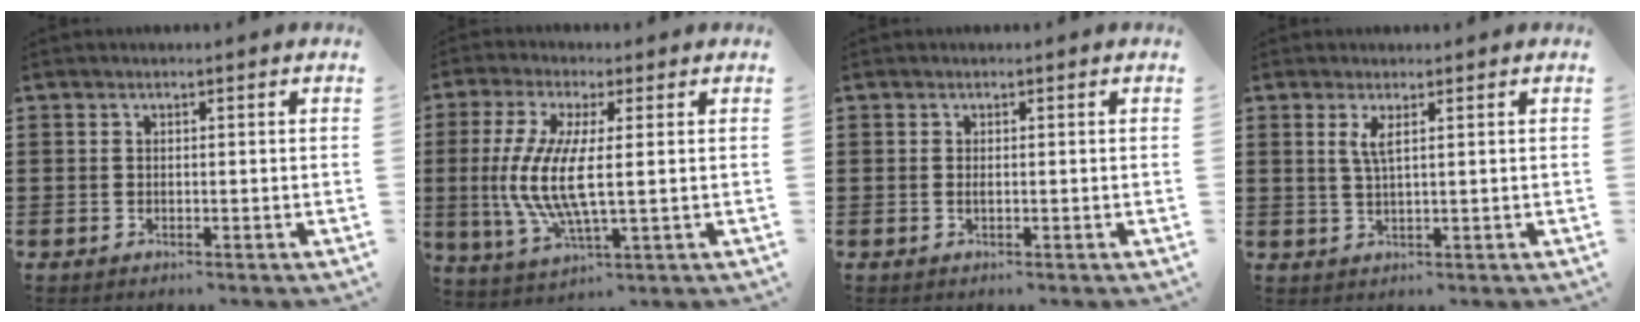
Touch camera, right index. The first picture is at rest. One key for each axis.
{"total": 9.3, "fx": 0.1, "fy": 2.2, "fz": 9.0, "tx": -0.200, "ty": -0.016, "tz": -0.005}
{"total": 0.5, "fx": 0.0, "fy": 0.0, "fz": 0.5, "tx": -0.011, "ty": -0.003, "tz": 0.000}
{"total": 2.6, "fx": 1.0, "fy": 0.4, "fz": 2.3, "tx": -0.052, "ty": -0.001, "tz": 0.018}